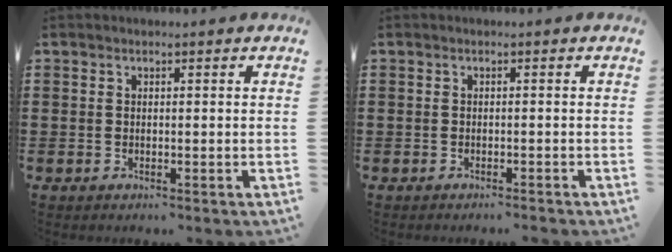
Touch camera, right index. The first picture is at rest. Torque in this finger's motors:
{"motor_torque": [0.00, -0.03, 0.08, 0.00]}